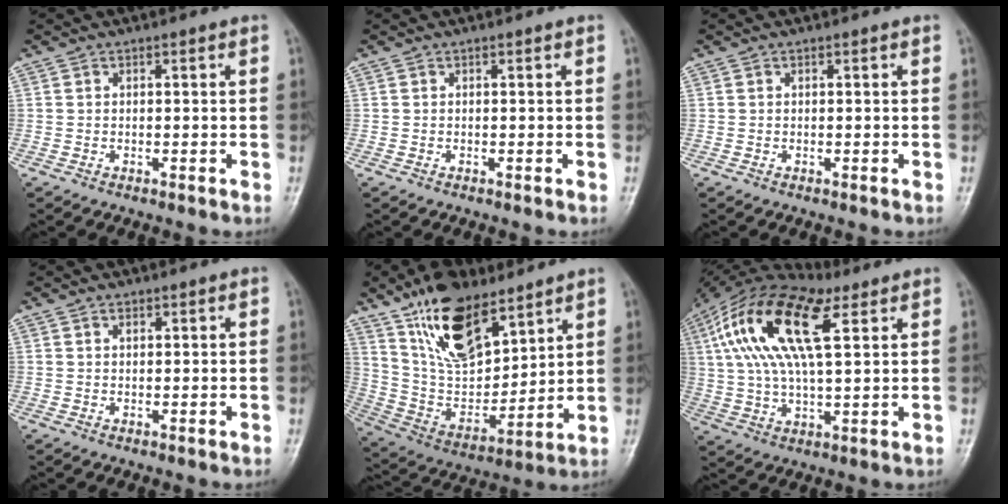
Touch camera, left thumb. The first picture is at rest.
{"total": 0.0}
{"total": 0.0}
{"total": 1.2, "force": [0.7, 0.7, 0.7], "torque": [-0.007, -0.002, 0.010]}
{"total": 19.1, "force": [11.8, 9.1, 12.0], "torque": [-0.170, -0.055, 0.231]}
{"total": 20.7, "force": [7.7, 8.3, 17.4], "torque": [-0.339, 0.017, 0.134]}